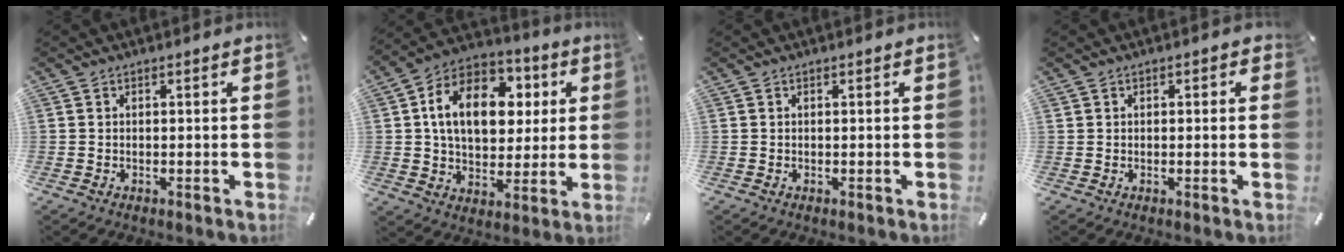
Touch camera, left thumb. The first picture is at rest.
{"total": 16.9, "force": [4.2, 11.8, 11.3], "torque": [-0.195, -0.002, 0.075]}
{"total": 0.0}
{"total": 0.9, "force": [0.1, 0.9, 0.2], "torque": [0.005, 0.003, -0.002]}